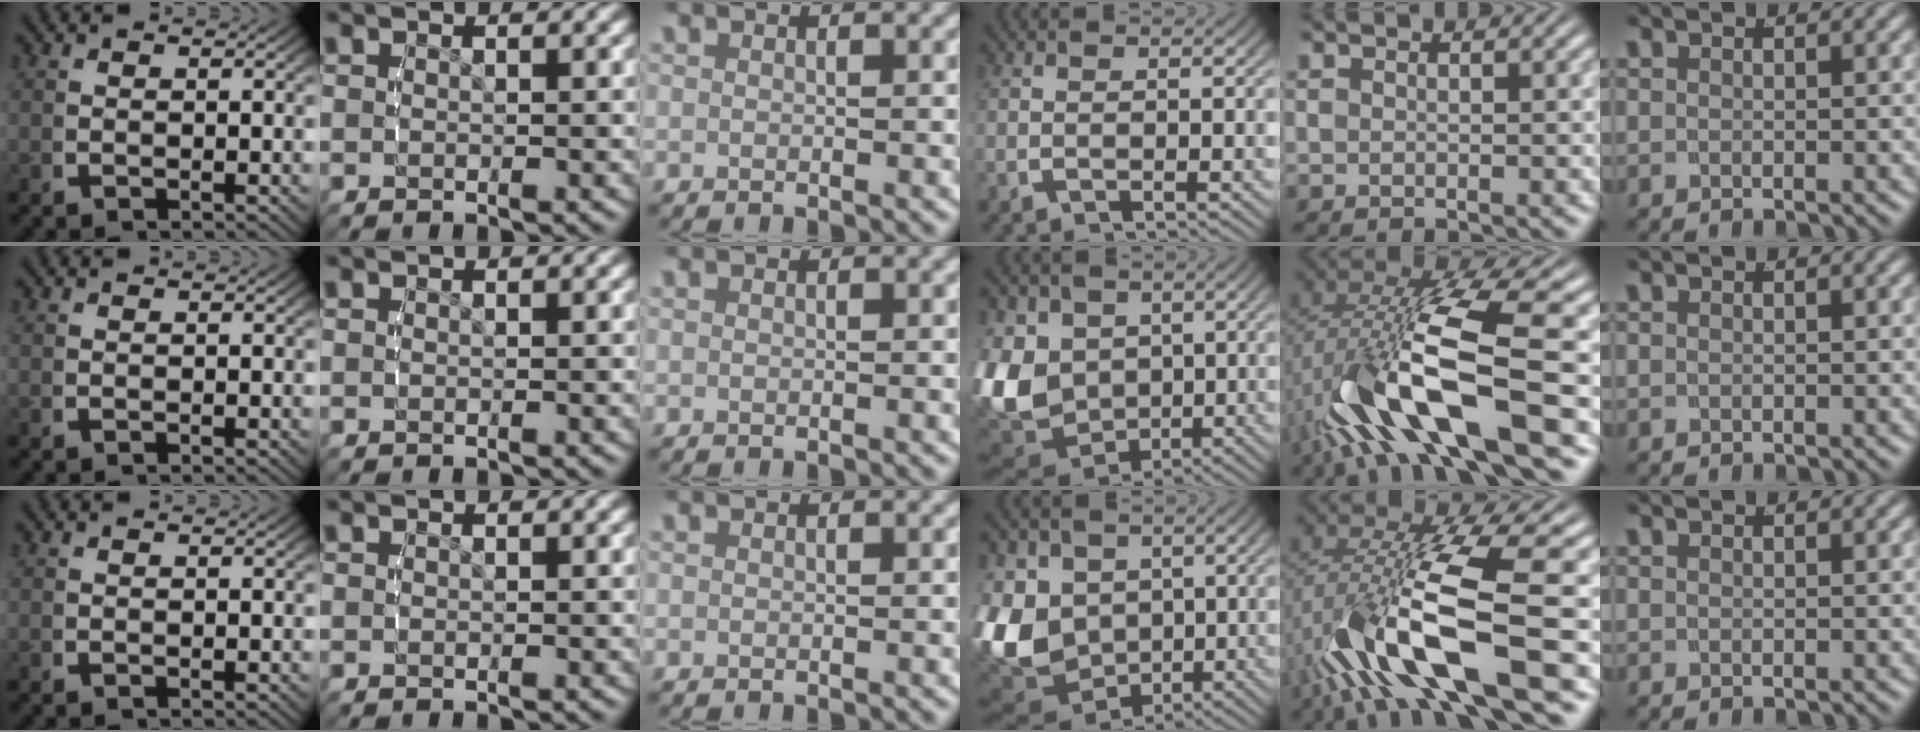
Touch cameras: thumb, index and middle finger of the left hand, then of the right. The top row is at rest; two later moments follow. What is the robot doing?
{"motion": "lift_and_place", "object": "pen"}